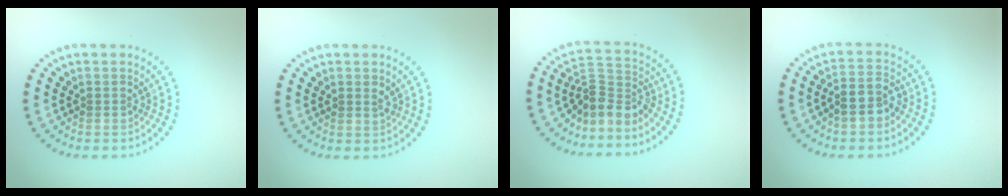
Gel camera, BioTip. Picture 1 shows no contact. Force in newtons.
{"total": 0.9, "press": 0.8, "slide": 0.2}
{"total": 3.3, "press": 2.3, "slide": 2.4}
{"total": 2.8, "press": 2.6, "slide": 1.1}